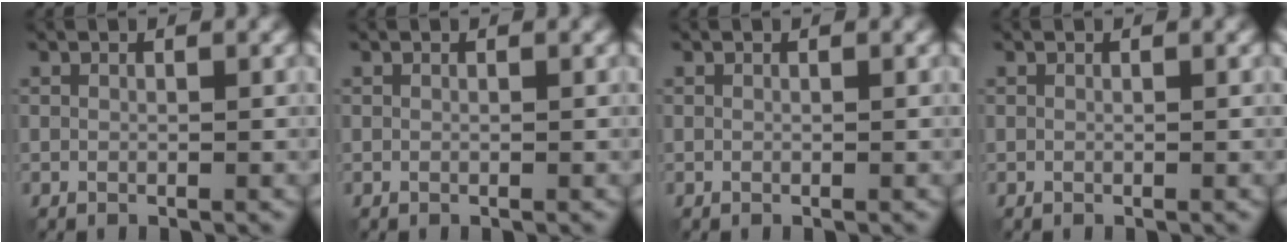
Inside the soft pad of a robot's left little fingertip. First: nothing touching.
{"total": 0.0}
{"total": 0.0}
{"total": 0.0}